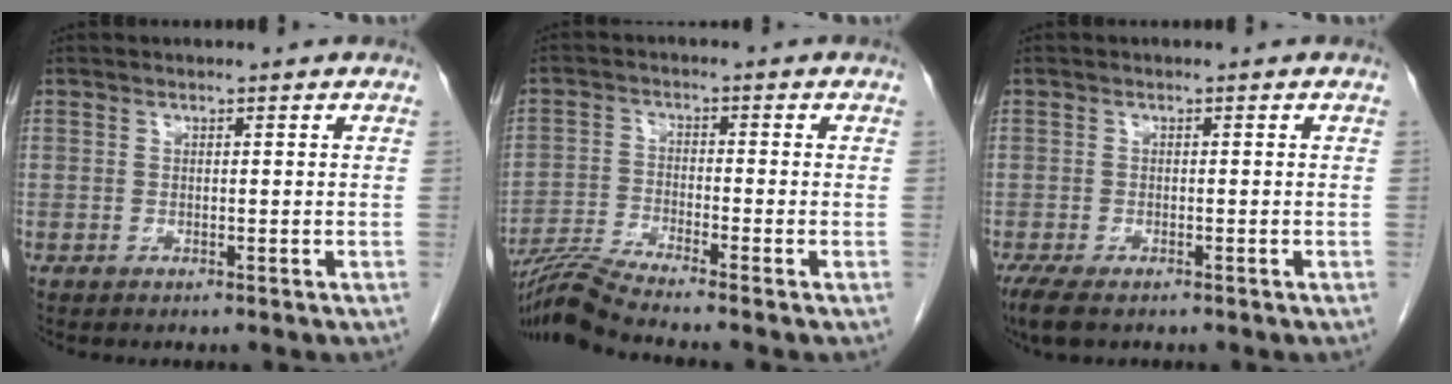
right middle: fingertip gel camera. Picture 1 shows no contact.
{"total": 7.0, "force": [-6.2, -1.8, 2.7], "torque": [-0.058, -0.023, -0.120]}
{"total": 4.5, "force": [-3.2, 1.4, 2.8], "torque": [-0.057, -0.014, -0.049]}